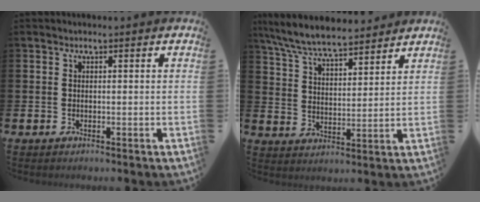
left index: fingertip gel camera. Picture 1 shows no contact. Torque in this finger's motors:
{"motor_torque": [0.56, -0.61, 0.96, 0.21]}